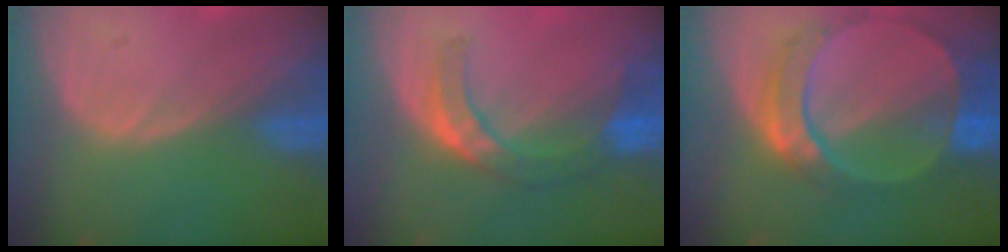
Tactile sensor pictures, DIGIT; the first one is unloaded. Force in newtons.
{"total": 7.6, "press": 6.6, "slide": 3.8}
{"total": 9.4, "press": 8.3, "slide": 4.4}